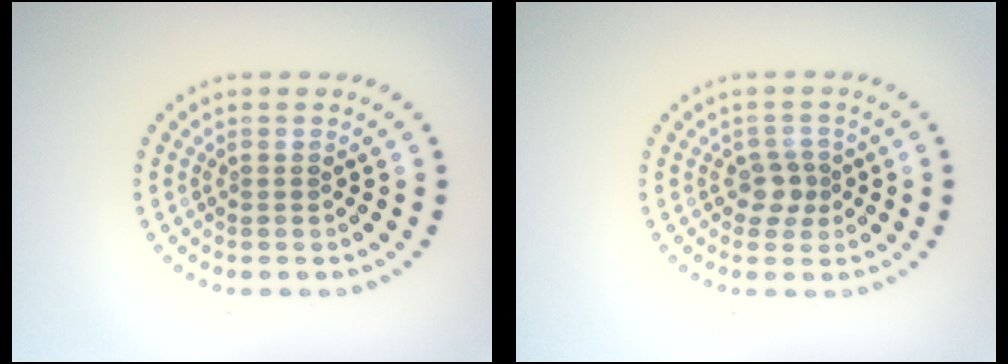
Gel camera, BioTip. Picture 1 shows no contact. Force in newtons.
{"total": 1.8, "press": 1.5, "slide": 1.0}